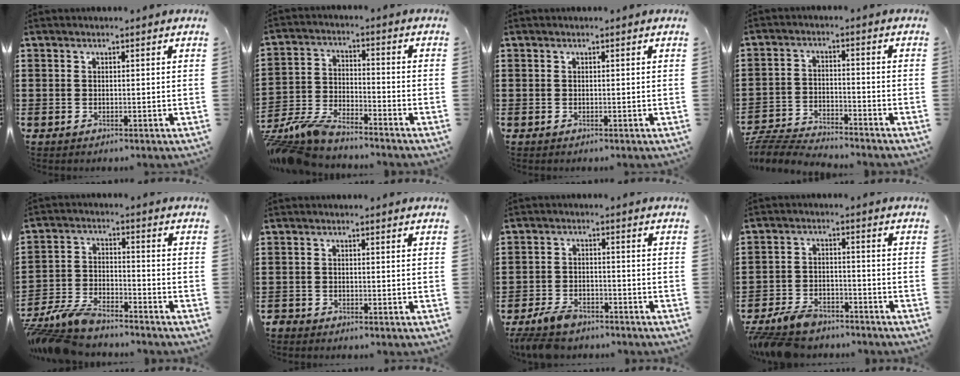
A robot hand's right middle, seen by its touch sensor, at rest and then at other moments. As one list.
[{"total": 7.3, "force": [-7.0, 0.8, 1.8], "torque": [-0.056, -0.002, -0.142]}, {"total": 0.0}, {"total": 5.3, "force": [-5.2, 0.5, 0.6], "torque": [-0.023, 0.004, -0.109]}, {"total": 7.9, "force": [-7.5, 1.4, 2.2], "torque": [-0.066, 0.004, -0.151]}, {"total": 1.6, "force": [-1.5, 0.5, -0.1], "torque": [-0.002, 0.002, -0.035]}, {"total": 4.4, "force": [-4.0, 1.4, 1.3], "torque": [-0.039, 0.004, -0.085]}, {"total": 5.9, "force": [-5.5, 1.5, 1.5], "torque": [-0.052, 0.002, -0.115]}]